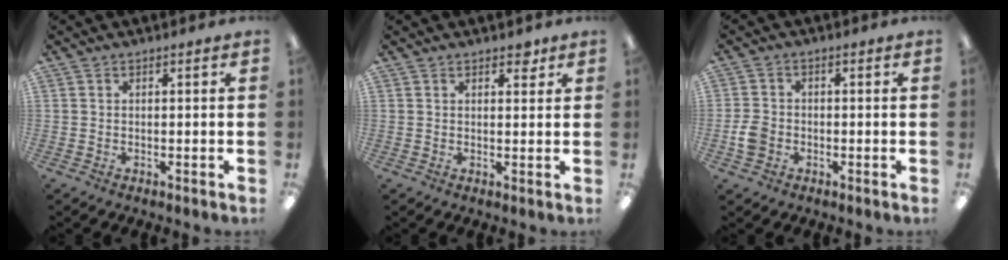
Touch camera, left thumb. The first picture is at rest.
{"total": 2.5, "force": [1.9, 1.2, 1.1], "torque": [0.000, -0.007, 0.029]}
{"total": 4.3, "force": [-1.3, 3.4, 2.3], "torque": [-0.044, 0.007, -0.025]}